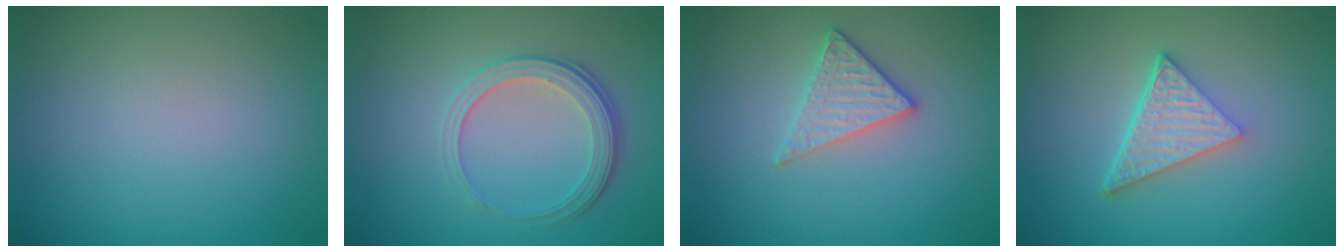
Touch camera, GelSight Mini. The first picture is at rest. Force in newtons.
{"total": 3.8, "press": 2.7, "slide": 2.7}
{"total": 2.9, "press": 2.6, "slide": 1.3}
{"total": 4.7, "press": 3.4, "slide": 3.3}